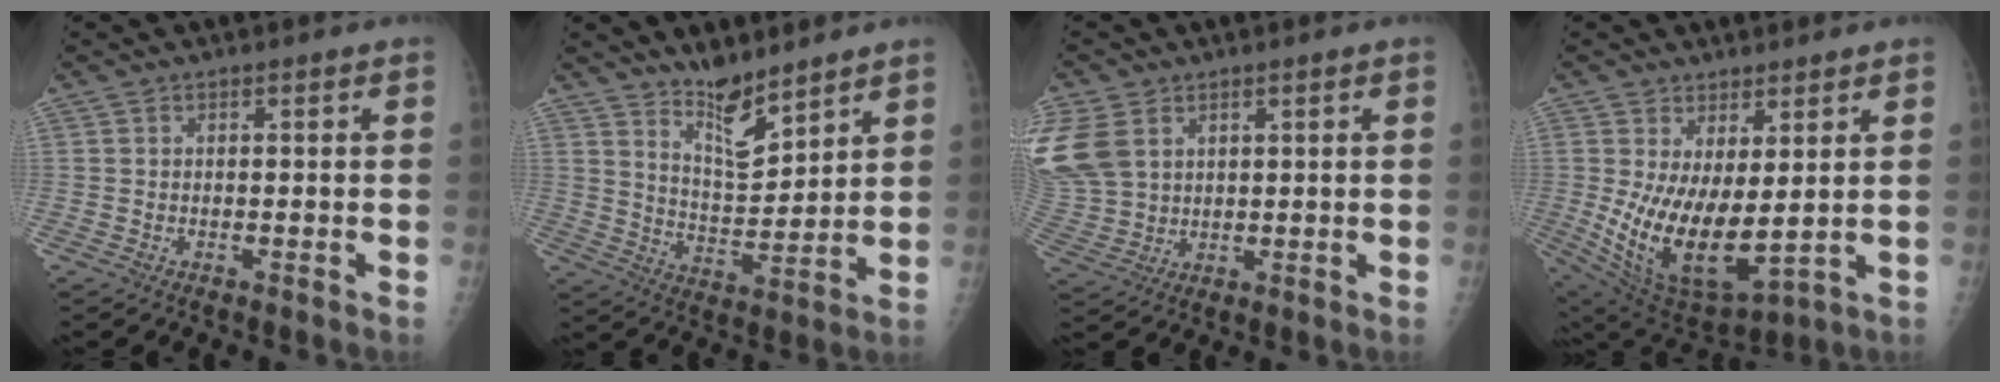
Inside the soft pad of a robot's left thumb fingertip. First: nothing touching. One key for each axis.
{"total": 8.9, "fx": 7.1, "fy": 2.7, "fz": 4.6, "tx": -0.063, "ty": -0.067, "tz": 0.136}
{"total": 12.5, "fx": 4.6, "fy": 9.3, "fz": 7.0, "tx": -0.174, "ty": -0.003, "tz": 0.104}
{"total": 14.0, "fx": 1.1, "fy": 6.2, "fz": 12.5, "tx": -0.226, "ty": -0.040, "tz": 0.045}